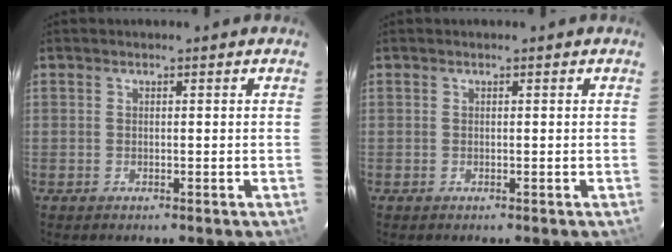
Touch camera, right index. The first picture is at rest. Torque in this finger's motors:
{"motor_torque": [0.00, 0.00, 0.00, 0.00]}